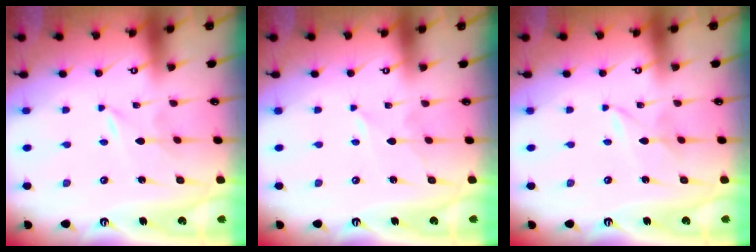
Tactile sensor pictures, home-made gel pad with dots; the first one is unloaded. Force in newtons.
{"total": 2.4, "press": 2.4, "slide": 0.3}
{"total": 1.7, "press": 1.7, "slide": 0.2}